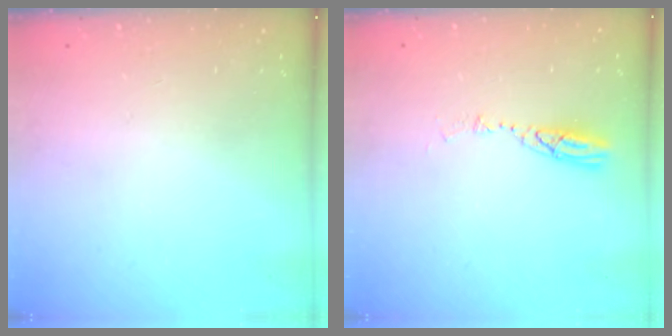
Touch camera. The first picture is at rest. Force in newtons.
{"total": 4.3, "press": 4.3, "slide": 0.4}